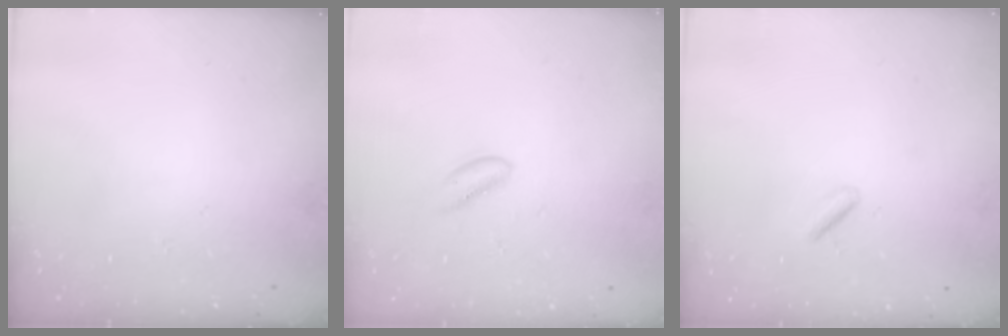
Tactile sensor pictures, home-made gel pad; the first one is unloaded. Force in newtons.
{"total": 0.7, "press": 0.6, "slide": 0.4}
{"total": 1.3, "press": 1.2, "slide": 0.5}